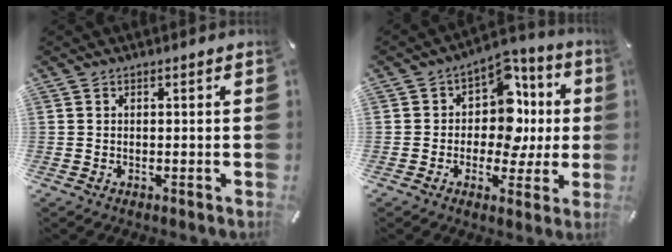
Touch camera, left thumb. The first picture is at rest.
{"total": 13.1, "force": [1.4, 9.8, 8.6], "torque": [-0.122, -0.010, 0.025]}